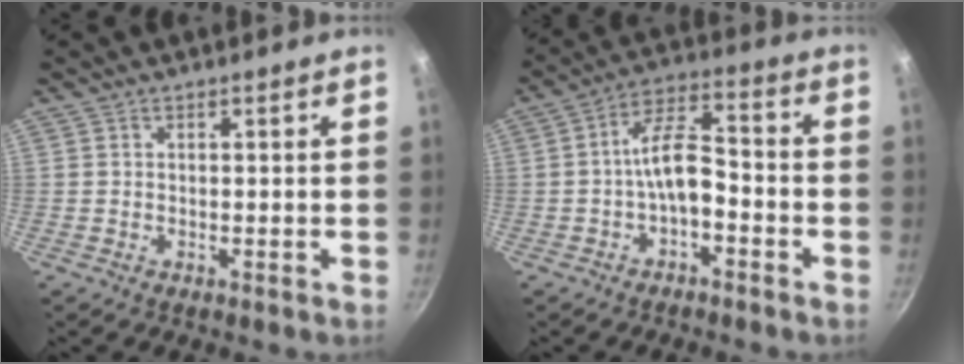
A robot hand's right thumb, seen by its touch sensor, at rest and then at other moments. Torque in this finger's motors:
{"motor_torque": [1.08, 0.85, 1.08, -0.14, 0.08]}